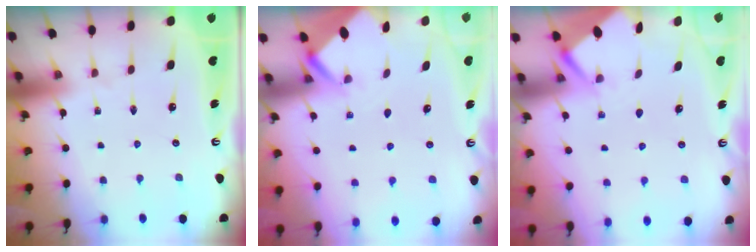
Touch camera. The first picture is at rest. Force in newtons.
{"total": 2.9, "press": 2.9, "slide": 0.3}
{"total": 2.6, "press": 2.6, "slide": 0.3}